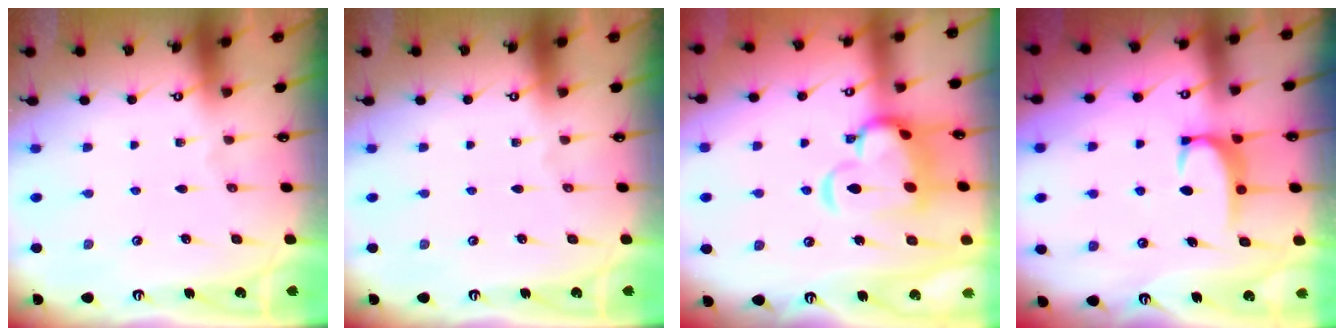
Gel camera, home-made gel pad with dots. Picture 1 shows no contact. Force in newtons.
{"total": 0.0}
{"total": 10.1, "press": 9.9, "slide": 1.9}
{"total": 2.8, "press": 2.8, "slide": 0.4}